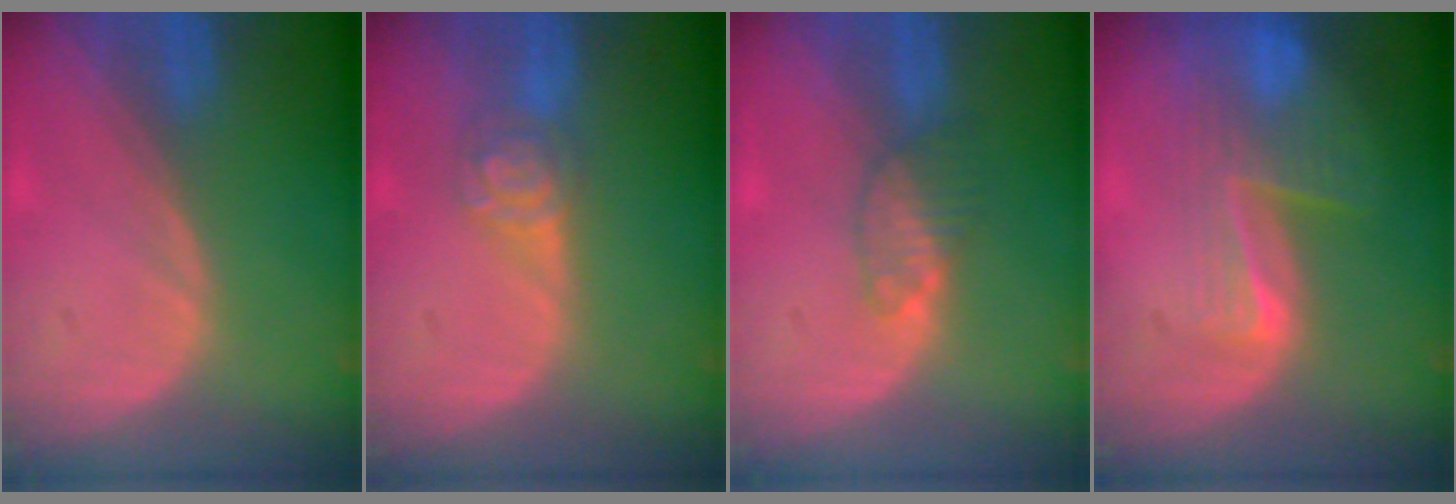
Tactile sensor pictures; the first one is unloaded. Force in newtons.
{"total": 4.2, "press": 4.1, "slide": 0.6}
{"total": 3.4, "press": 3.2, "slide": 0.9}
{"total": 8.5, "press": 7.1, "slide": 4.6}